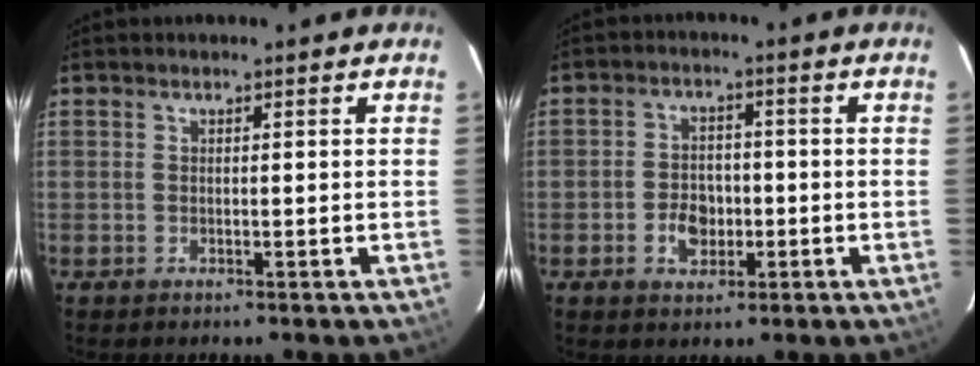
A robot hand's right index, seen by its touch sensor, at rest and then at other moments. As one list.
[{"total": 3.8, "force": [-1.1, 3.0, 2.1], "torque": [-0.040, 0.004, -0.015]}]